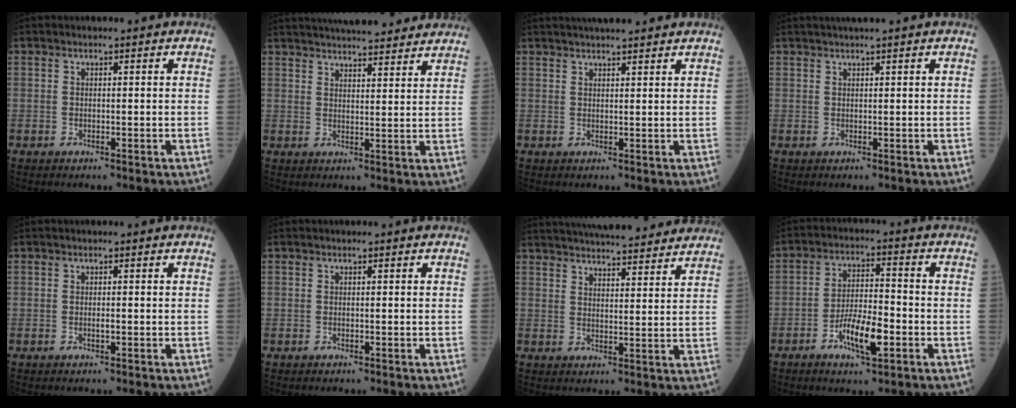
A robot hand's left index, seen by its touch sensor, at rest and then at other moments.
{"total": 17.6, "force": [15.9, 2.9, 6.9], "torque": [-0.103, 0.033, 0.214]}
{"total": 8.0, "force": [7.0, 0.8, 3.8], "torque": [-0.054, 0.030, 0.095]}
{"total": 2.9, "force": [2.4, -0.3, 1.6], "torque": [-0.015, 0.021, 0.040]}
{"total": 0.6, "force": [-0.2, 0.1, 0.5], "torque": [-0.011, -0.002, -0.005]}
{"total": 0.0}
{"total": 21.0, "force": [19.1, 3.2, 8.1], "torque": [-0.126, 0.026, 0.255]}
{"total": 7.8, "force": [-3.4, 2.0, 6.7], "torque": [-0.127, -0.003, -0.061]}